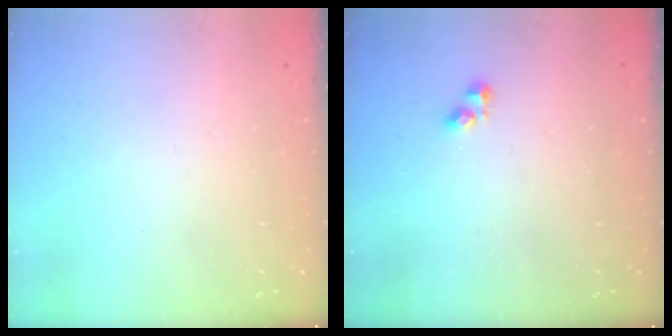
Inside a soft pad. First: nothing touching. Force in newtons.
{"total": 2.8, "press": 2.7, "slide": 0.5}